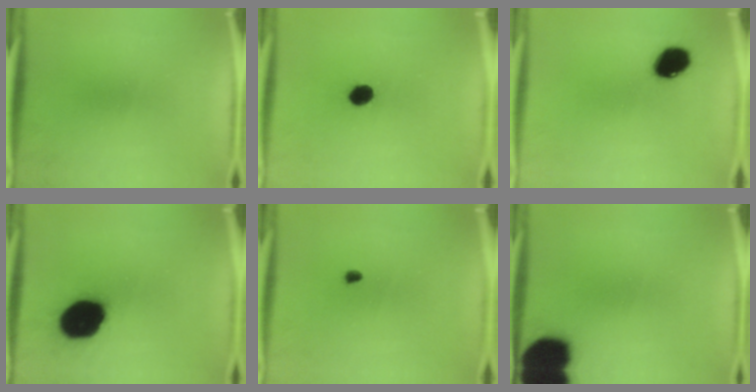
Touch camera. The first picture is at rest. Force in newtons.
{"total": 4.2}
{"total": 9.0}
{"total": 19.3}
{"total": 1.3}
{"total": 17.9}